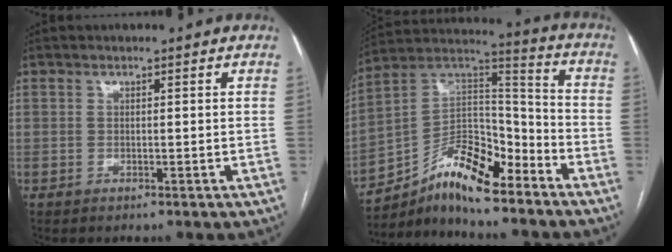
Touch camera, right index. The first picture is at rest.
{"total": 14.3, "force": [-10.8, 3.8, 8.6], "torque": [-0.143, 0.038, -0.188]}